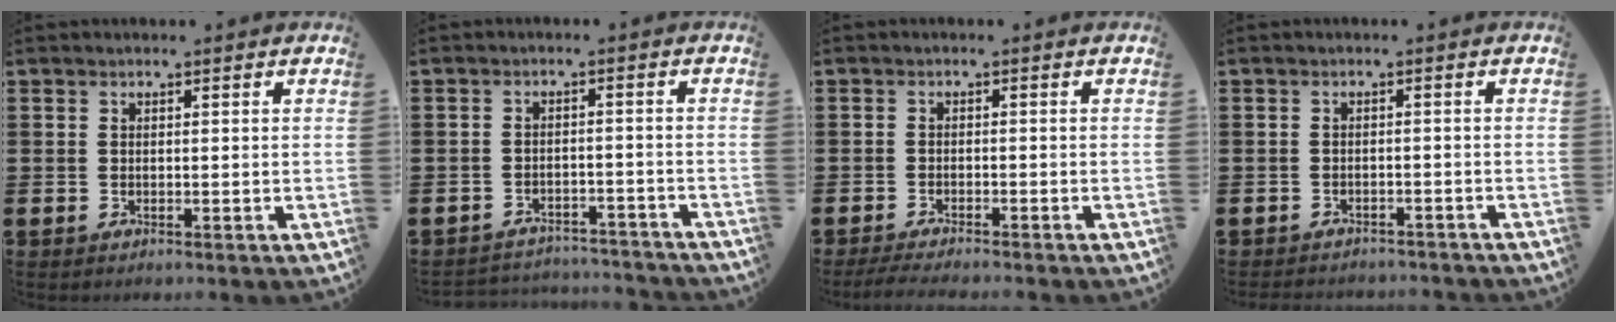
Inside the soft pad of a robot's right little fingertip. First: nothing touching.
{"total": 2.5, "force": [-2.4, 0.2, -0.1], "torque": [-0.005, 0.003, -0.054]}
{"total": 1.4, "force": [-1.2, 0.0, 0.8], "torque": [-0.013, 0.001, -0.023]}
{"total": 1.1, "force": [-1.1, 0.1, 0.0], "torque": [-0.004, 0.002, -0.023]}